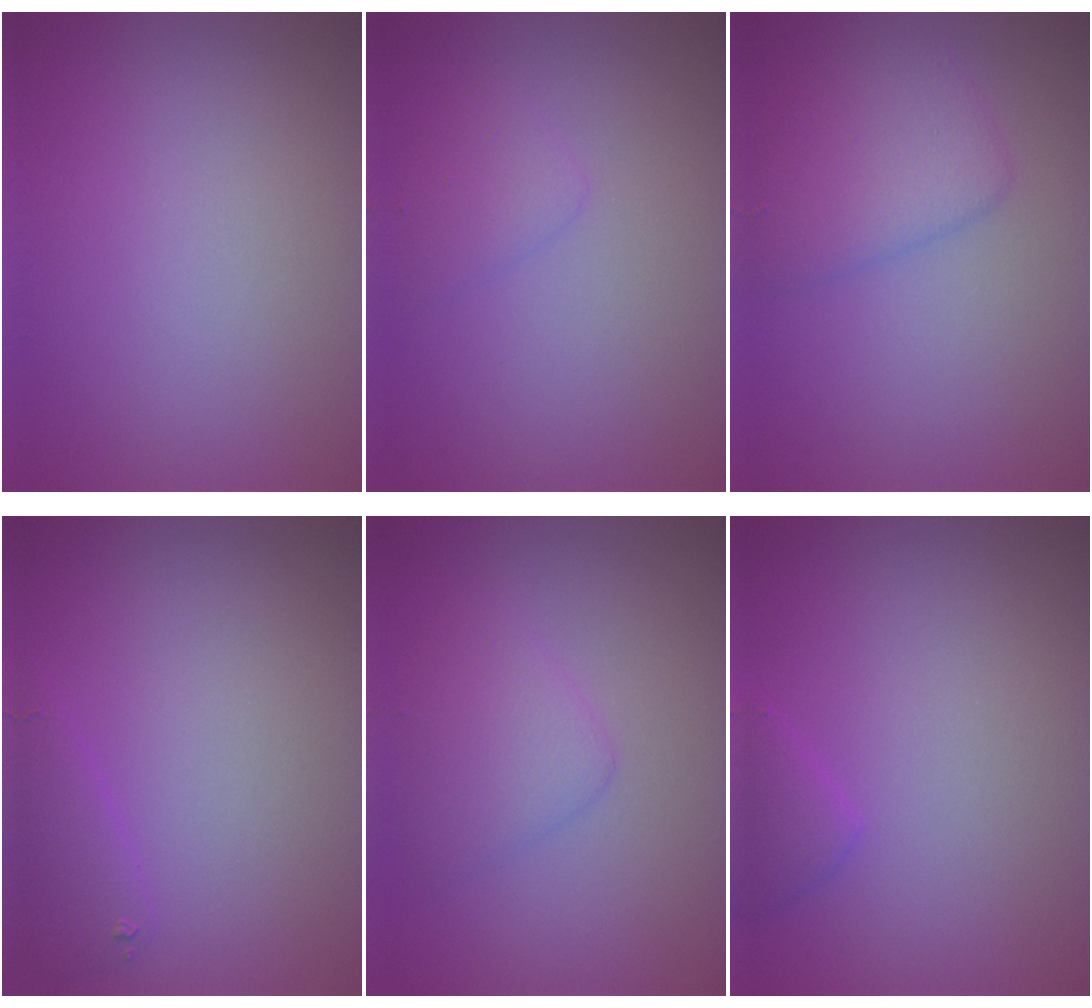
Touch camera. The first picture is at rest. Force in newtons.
{"total": 1.3, "press": 1.3, "slide": 0.1}
{"total": 3.7, "press": 3.7, "slide": 0.3}
{"total": 1.7, "press": 1.7, "slide": 0.2}
{"total": 2.5, "press": 2.5, "slide": 0.1}
{"total": 1.5, "press": 1.5, "slide": 0.1}